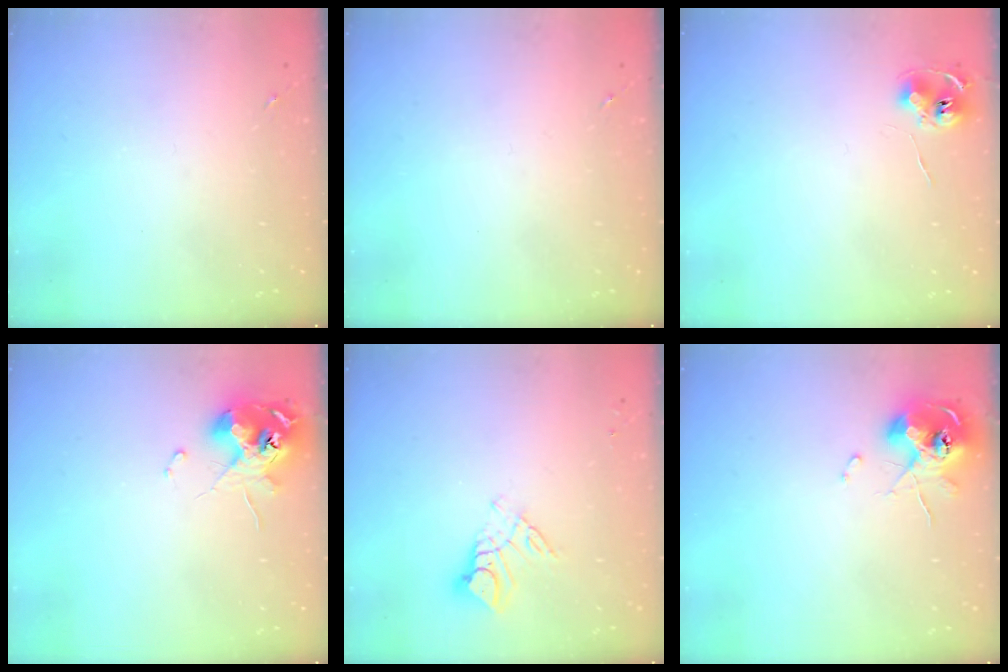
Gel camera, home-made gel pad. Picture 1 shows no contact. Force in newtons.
{"total": 0.0}
{"total": 7.5, "press": 7.5, "slide": 0.5}
{"total": 11.8, "press": 11.7, "slide": 1.1}
{"total": 9.2, "press": 9.1, "slide": 0.8}
{"total": 10.0, "press": 9.9, "slide": 1.1}